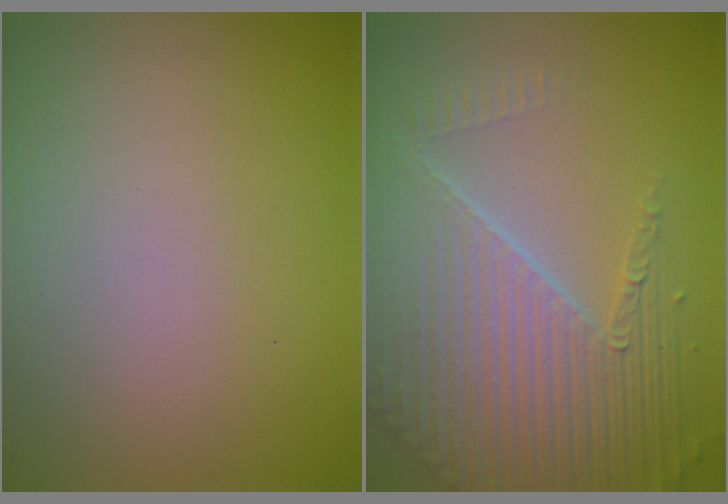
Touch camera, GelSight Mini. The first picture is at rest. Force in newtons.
{"total": 8.5, "press": 5.6, "slide": 6.3}